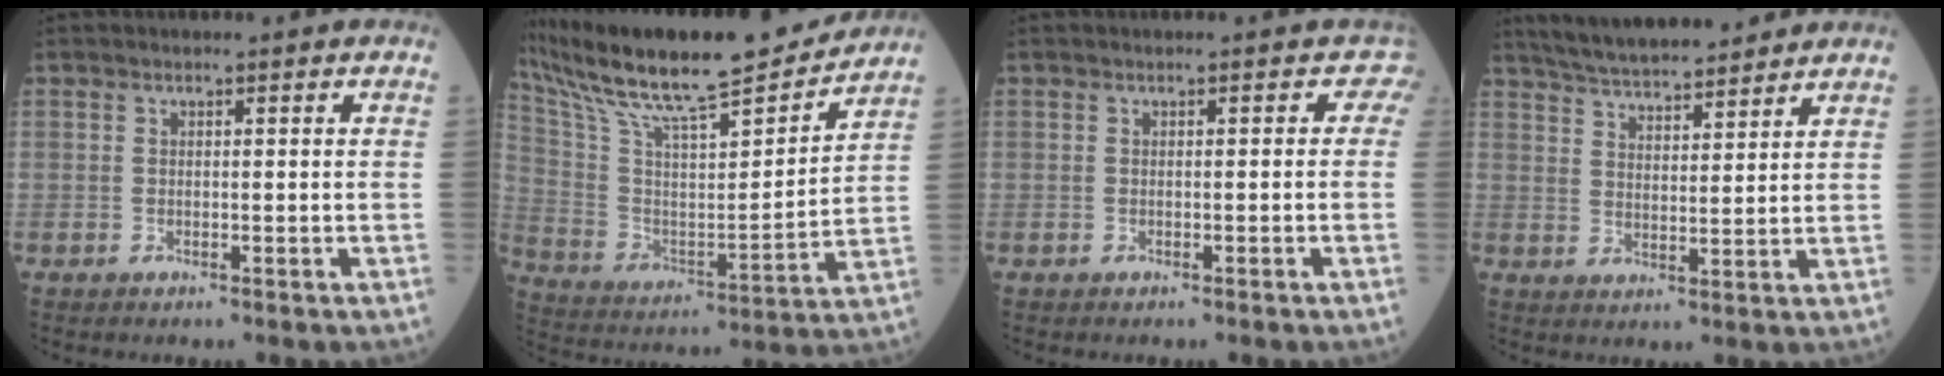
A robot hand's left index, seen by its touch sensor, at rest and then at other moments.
{"total": 23.9, "force": [20.6, 2.9, 11.8], "torque": [-0.223, 0.008, 0.336]}
{"total": 0.8, "force": [0.0, 0.7, 0.3], "torque": [0.014, 0.008, -0.007]}
{"total": 13.1, "force": [11.9, 2.0, 5.2], "torque": [-0.089, 0.014, 0.187]}